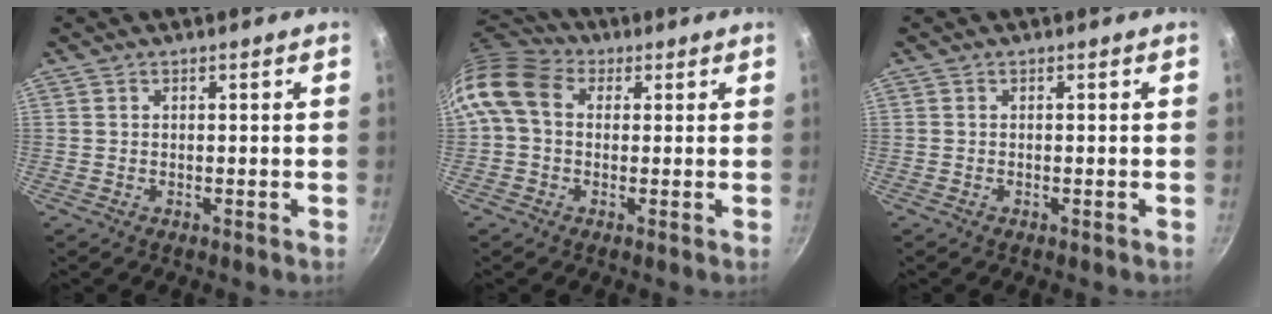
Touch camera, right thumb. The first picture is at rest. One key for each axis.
{"total": 11.1, "fx": 2.1, "fy": 8.5, "fz": 6.9, "tx": -0.124, "ty": 0.018, "tz": 0.017}
{"total": 0.0}